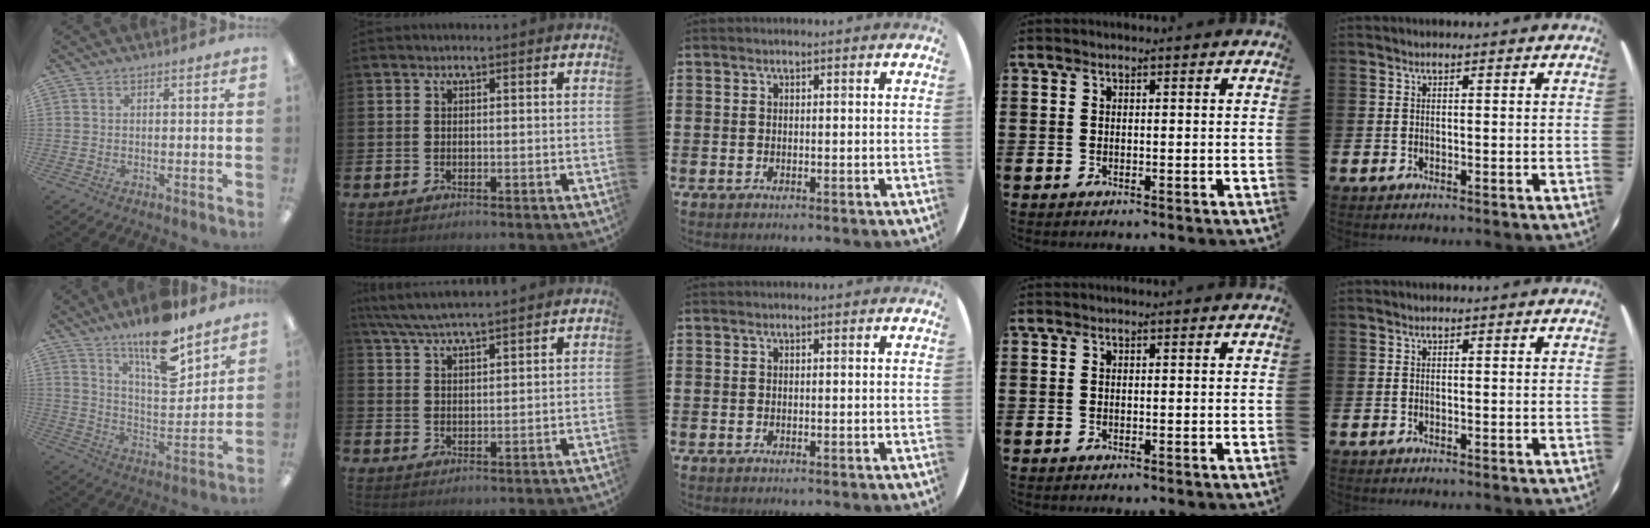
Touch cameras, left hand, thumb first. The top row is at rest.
{"thumb": {"total": 16.0, "force": [11.9, 5.0, 9.5], "torque": [-0.151, -0.080, 0.200]}, "index": {"total": 5.3, "force": [5.0, 0.3, 1.8], "torque": [-0.053, -0.016, 0.091]}}